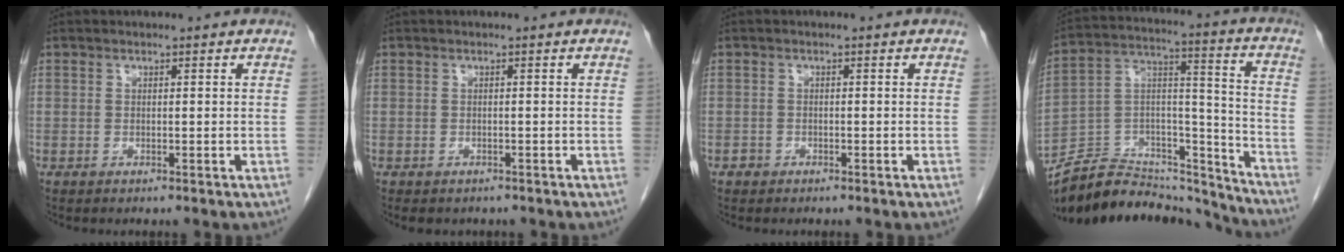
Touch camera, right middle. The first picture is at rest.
{"total": 3.3, "force": [-2.7, 1.7, 0.9], "torque": [-0.007, 0.000, -0.030]}
{"total": 0.9, "force": [-0.6, 0.6, 0.1], "torque": [-0.005, 0.003, -0.012]}
{"total": 23.9, "force": [-22.5, 5.8, 5.3], "torque": [-0.111, 0.041, -0.352]}